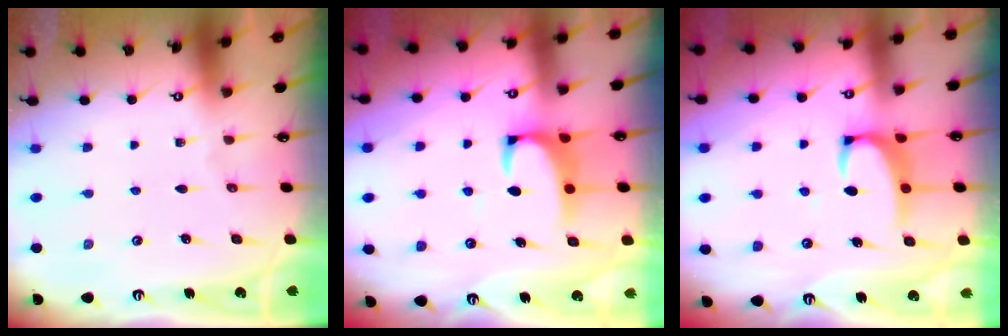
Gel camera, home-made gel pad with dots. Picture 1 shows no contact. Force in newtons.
{"total": 2.2, "press": 2.0, "slide": 1.0}
{"total": 3.6, "press": 3.5, "slide": 0.7}